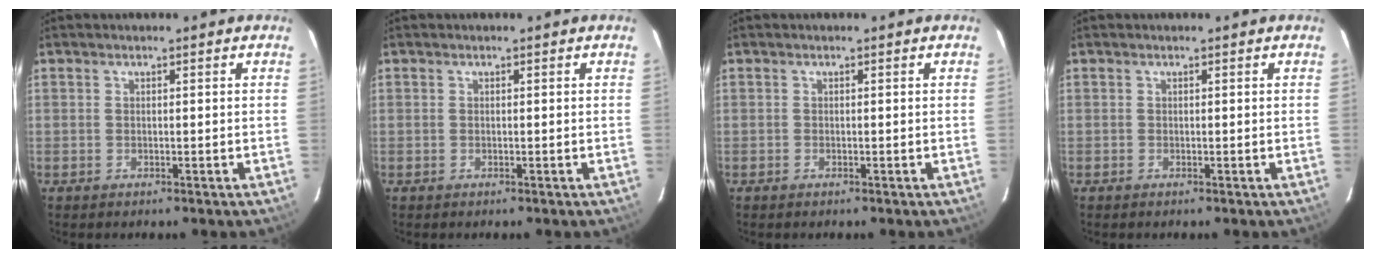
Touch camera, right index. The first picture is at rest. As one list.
[{"total": 0.0}, {"total": 0.0}, {"total": 0.0}]